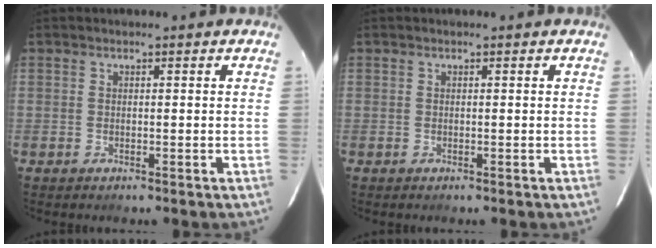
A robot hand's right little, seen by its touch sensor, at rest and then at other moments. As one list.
[{"total": 0.0}]